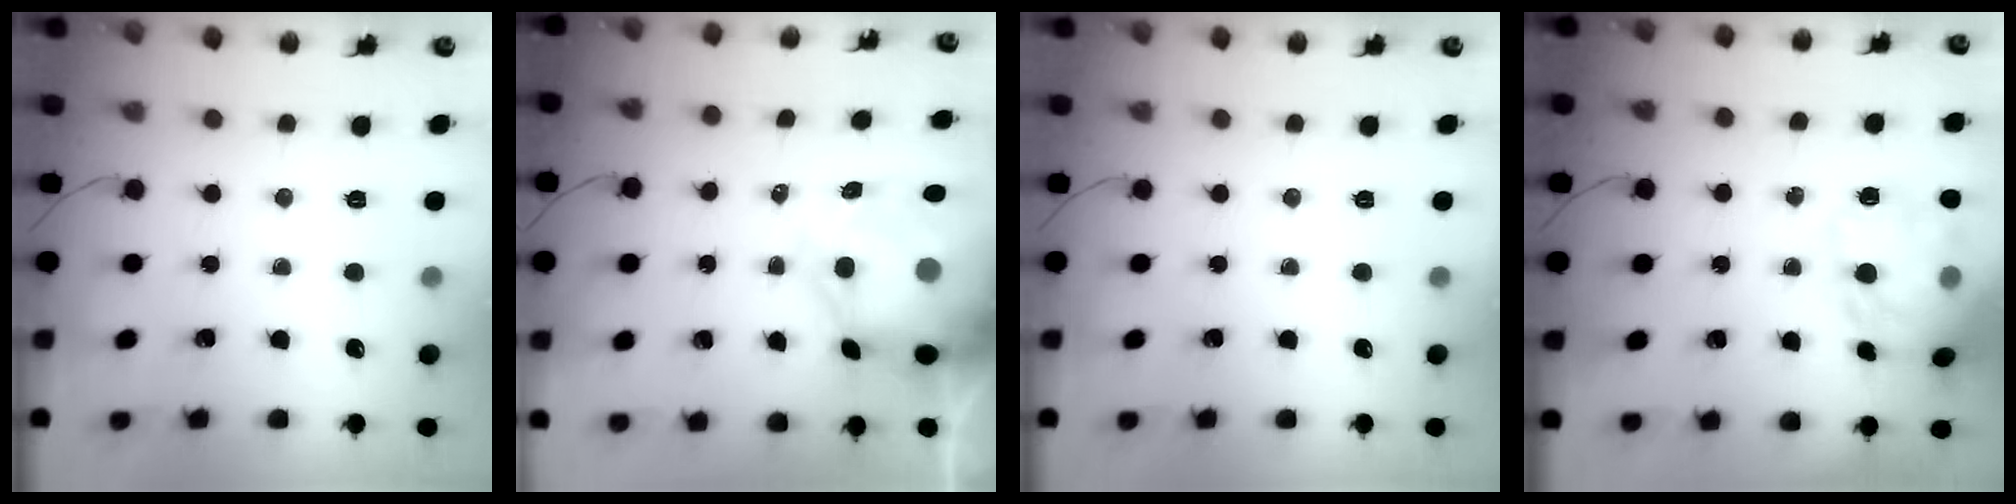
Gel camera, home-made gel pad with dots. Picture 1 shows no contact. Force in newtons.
{"total": 12.9, "press": 12.4, "slide": 3.7}
{"total": 0.0}
{"total": 18.0, "press": 17.9, "slide": 1.7}